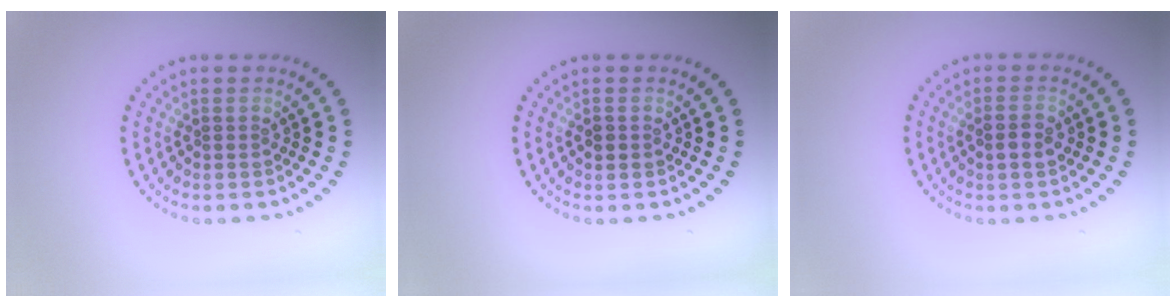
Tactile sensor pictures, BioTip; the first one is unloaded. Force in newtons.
{"total": 1.2, "press": 1.2, "slide": 0.1}
{"total": 1.8, "press": 1.8, "slide": 0.3}